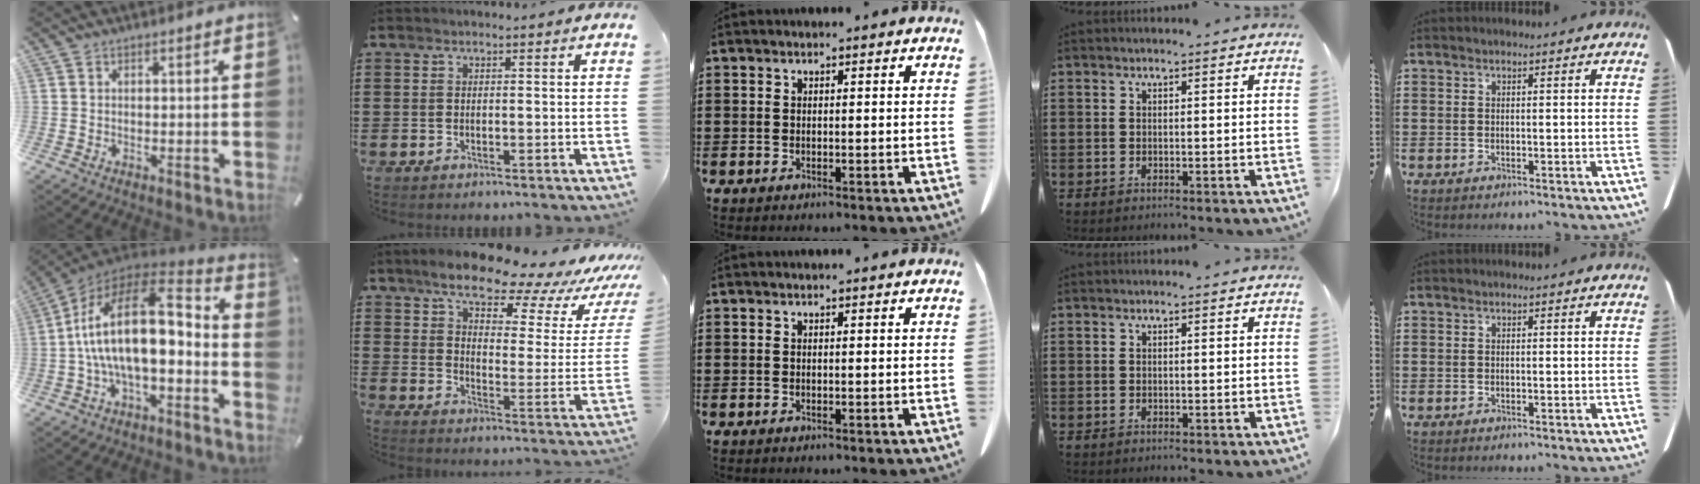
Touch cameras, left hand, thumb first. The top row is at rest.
{"thumb": {"total": 20.8, "force": [0.6, 10.5, 18.0], "torque": [-0.342, 0.003, 0.013]}, "index": {"total": 12.2, "force": [10.2, 3.5, 5.8], "torque": [-0.112, -0.066, 0.167]}}